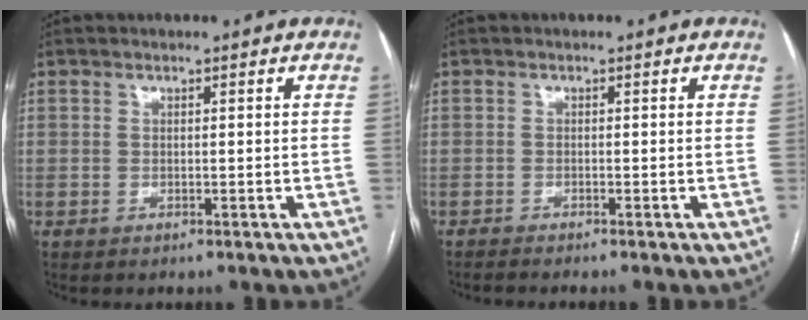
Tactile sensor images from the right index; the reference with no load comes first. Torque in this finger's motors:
{"motor_torque": [0.08, -0.08, -0.14, 0.00]}